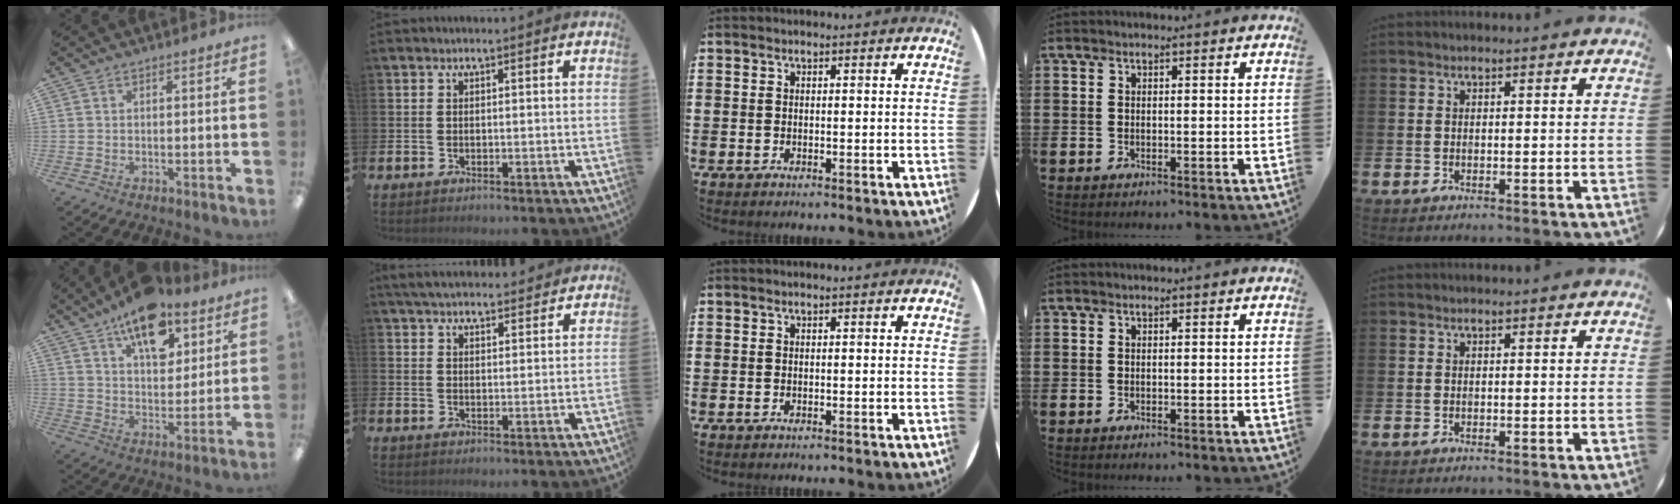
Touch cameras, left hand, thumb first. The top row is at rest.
{"thumb": {"total": 15.2, "force": [10.0, 7.4, 8.6], "torque": [-0.122, -0.051, 0.172]}, "index": {"total": 4.8, "force": [4.6, 0.9, 0.9], "torque": [-0.026, -0.021, 0.084]}}